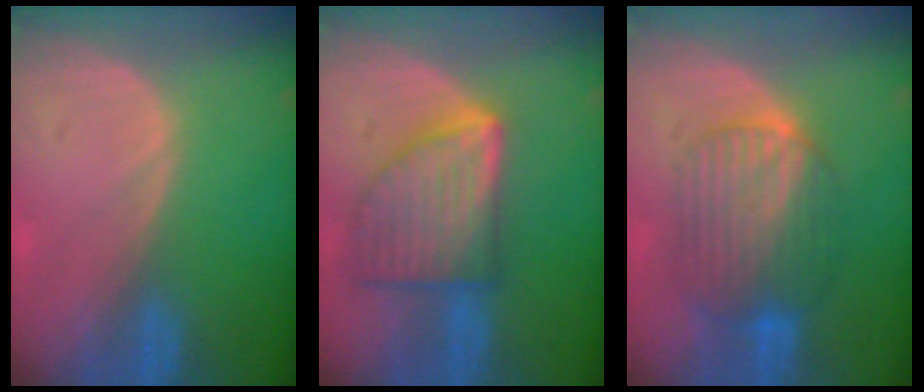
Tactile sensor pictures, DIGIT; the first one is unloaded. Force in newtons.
{"total": 9.3, "press": 9.3, "slide": 0.5}
{"total": 8.4, "press": 8.4, "slide": 0.5}